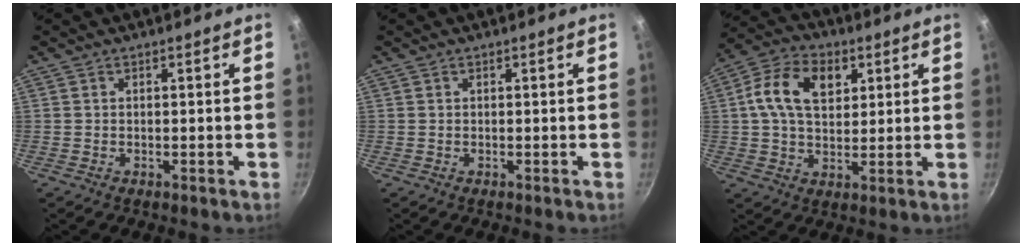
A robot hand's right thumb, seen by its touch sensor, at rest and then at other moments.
{"total": 0.0}
{"total": 12.4, "force": [3.5, 8.3, 8.5], "torque": [-0.138, 0.006, 0.048]}